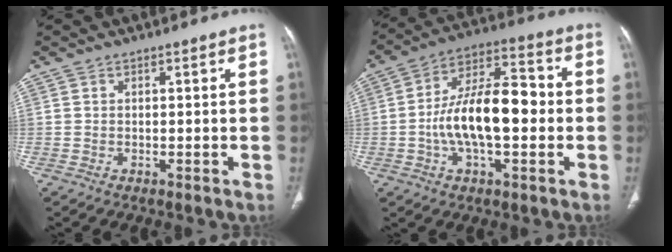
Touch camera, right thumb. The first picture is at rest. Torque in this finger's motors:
{"motor_torque": [2.01, 2.81, 1.90, -0.73, 0.23]}